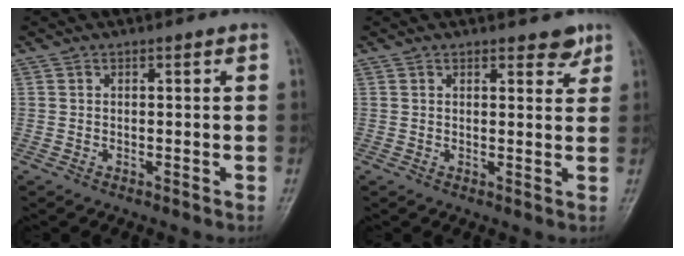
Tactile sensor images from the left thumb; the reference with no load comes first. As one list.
[{"total": 2.9, "force": [2.2, 1.2, 1.5], "torque": [-0.003, -0.014, 0.028]}]